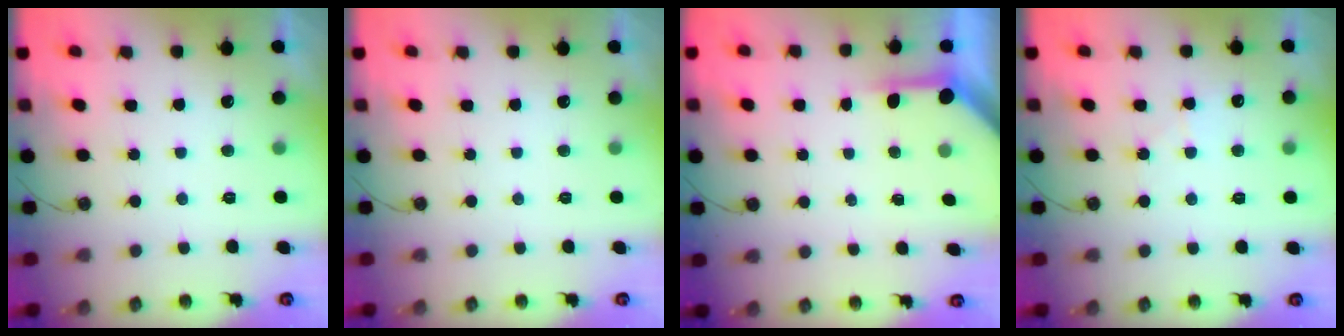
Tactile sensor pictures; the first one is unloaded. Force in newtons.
{"total": 0.0}
{"total": 3.9, "press": 3.8, "slide": 0.3}
{"total": 5.6, "press": 5.6, "slide": 0.7}